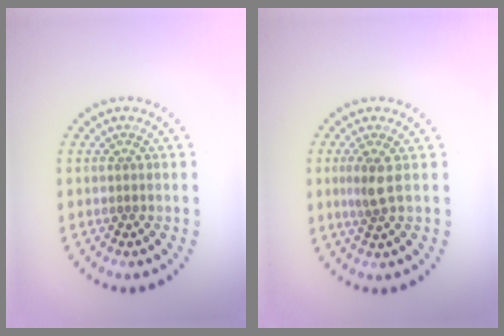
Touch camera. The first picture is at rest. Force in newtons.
{"total": 1.7, "press": 1.4, "slide": 1.0}